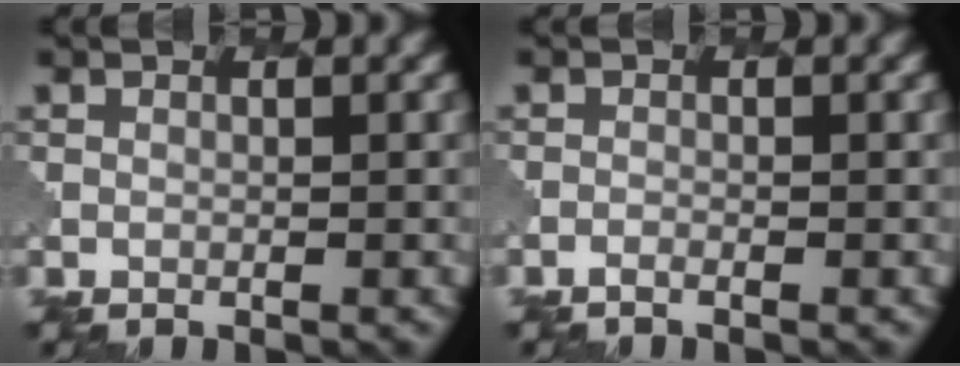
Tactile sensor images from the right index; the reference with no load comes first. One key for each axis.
{"total": 0.6, "fx": -0.6, "fy": 0.2, "fz": 0.2, "tx": -0.001, "ty": -0.002, "tz": -0.015}